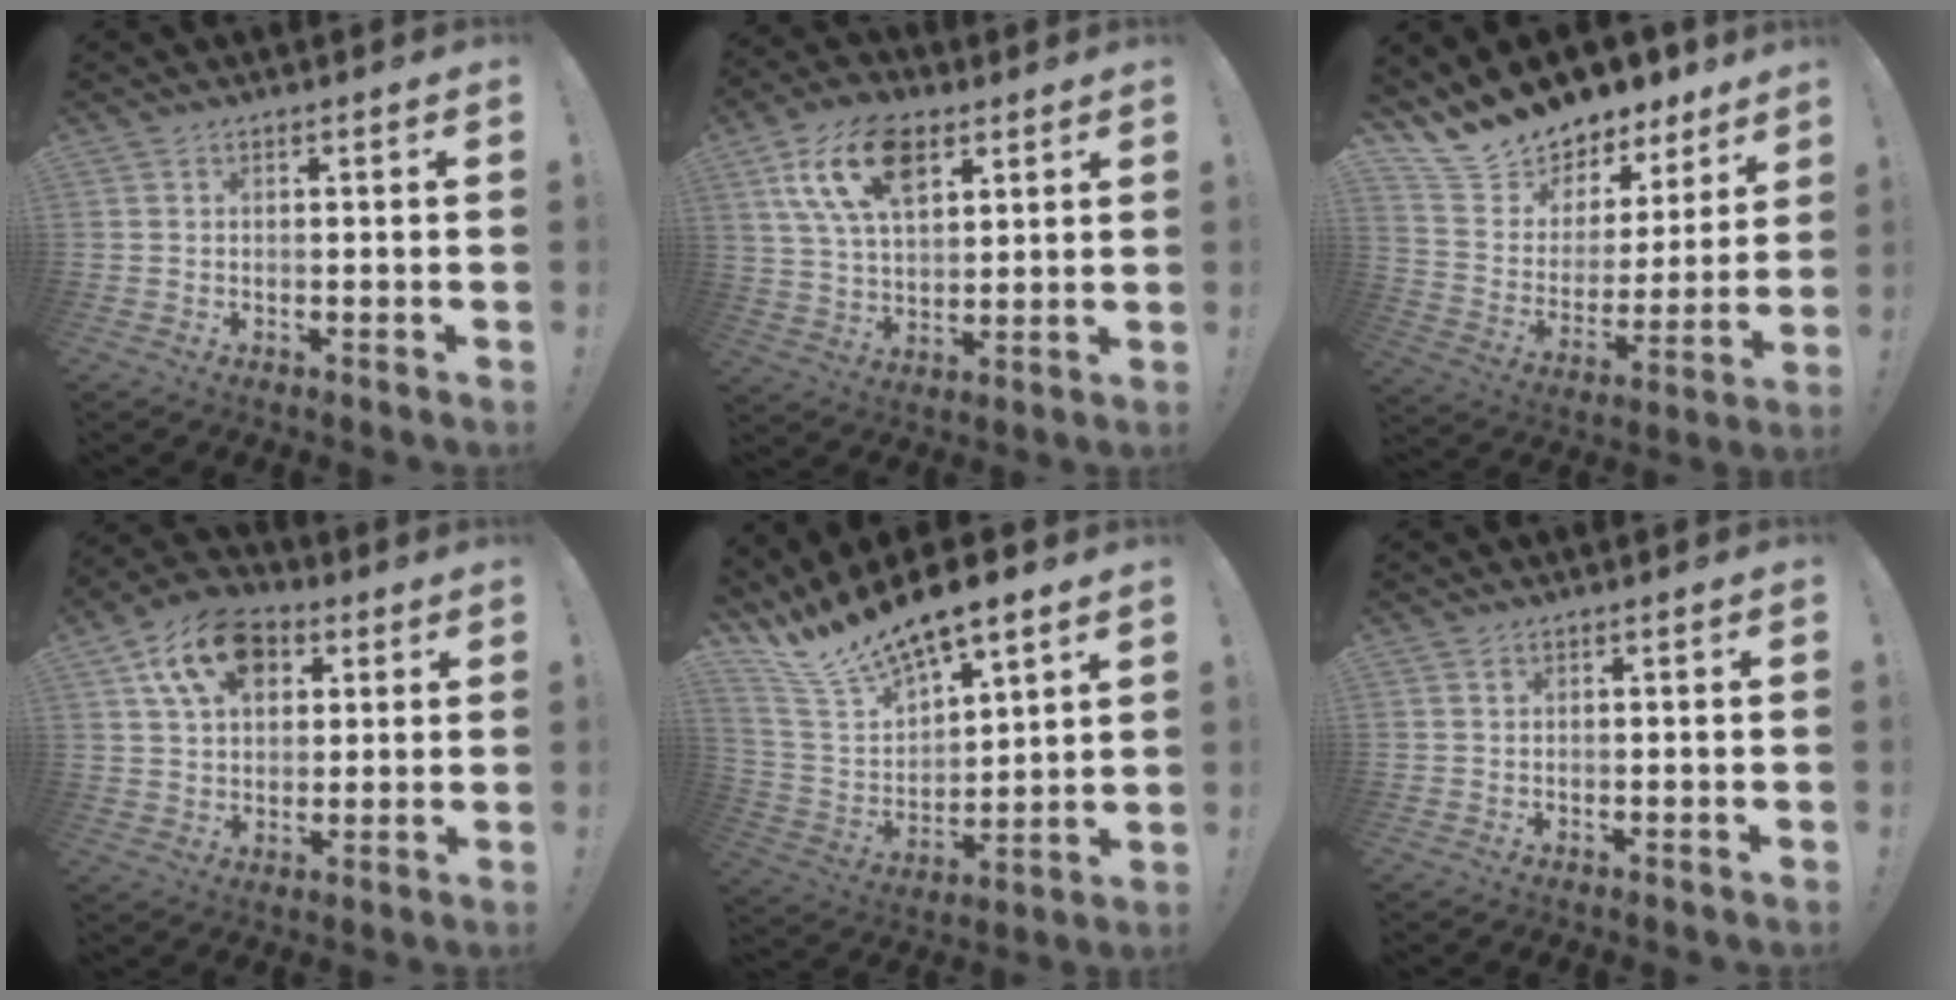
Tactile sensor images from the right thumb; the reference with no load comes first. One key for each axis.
{"total": 17.1, "fx": 8.2, "fy": 9.7, "fz": 11.4, "tx": -0.211, "ty": -0.019, "tz": 0.152}
{"total": 13.5, "fx": 12.6, "fy": 4.7, "fz": 0.9, "tx": -0.046, "ty": -0.115, "tz": 0.236}
{"total": 15.1, "fx": 6.7, "fy": 10.5, "fz": 8.4, "tx": -0.131, "ty": -0.022, "tz": 0.128}
{"total": 15.6, "fx": 13.0, "fy": 5.3, "fz": 6.9, "tx": -0.144, "ty": -0.098, "tz": 0.236}
{"total": 0.6, "fx": 0.3, "fy": 0.4, "fz": 0.3, "tx": 0.003, "ty": -0.001, "tz": 0.005}